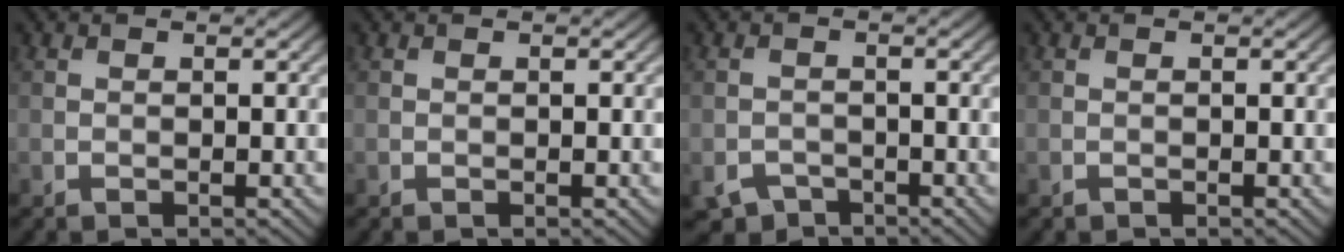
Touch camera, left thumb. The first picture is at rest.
{"total": 0.0}
{"total": 2.9, "force": [-2.2, 1.7, 0.9], "torque": [-0.017, -0.008, -0.043]}
{"total": 0.0}